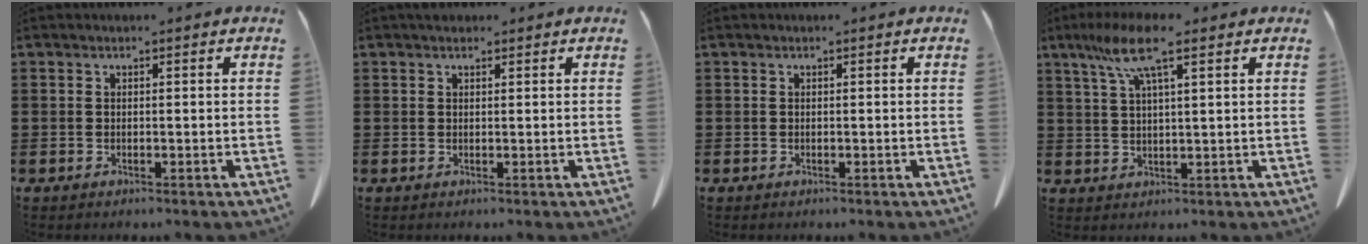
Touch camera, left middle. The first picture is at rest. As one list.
[{"total": 1.0, "force": [0.8, 0.6, 0.3], "torque": [-0.007, 0.004, 0.015]}, {"total": 0.0}, {"total": 7.9, "force": [4.6, 1.0, 6.4], "torque": [-0.133, 0.003, 0.080]}]